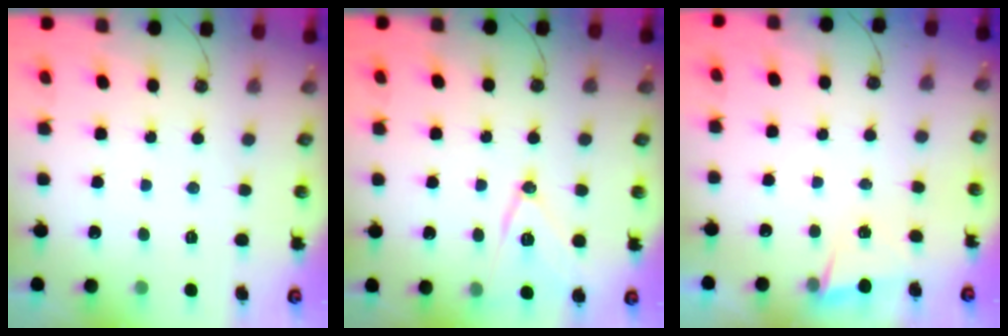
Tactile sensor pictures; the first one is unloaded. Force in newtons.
{"total": 12.1, "press": 11.6, "slide": 3.4}
{"total": 2.4, "press": 2.2, "slide": 1.1}